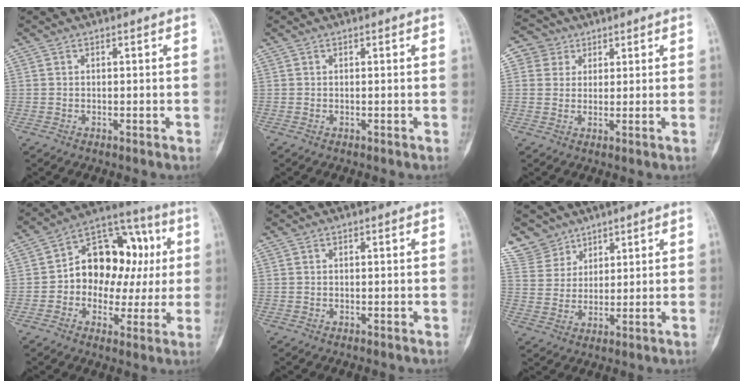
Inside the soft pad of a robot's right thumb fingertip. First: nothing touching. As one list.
[{"total": 0.0}, {"total": 4.7, "force": [2.0, 4.2, 0.1], "torque": [0.019, -0.001, 0.029]}, {"total": 17.8, "force": [1.4, 12.8, 12.3], "torque": [-0.117, 0.044, 0.014]}, {"total": 0.0}, {"total": 6.3, "force": [4.9, 3.8, -0.9], "torque": [0.045, -0.032, 0.097]}]